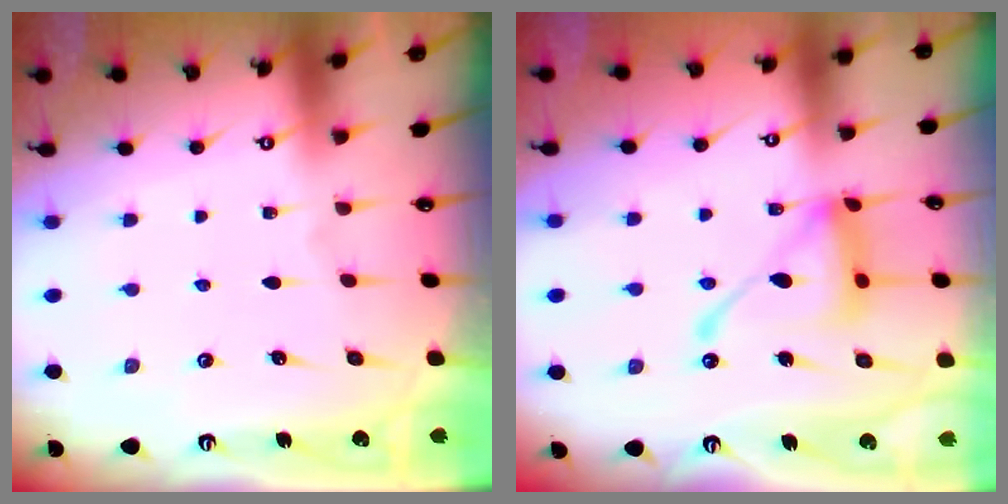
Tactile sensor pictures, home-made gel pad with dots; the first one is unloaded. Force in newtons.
{"total": 15.6, "press": 15.6, "slide": 1.4}